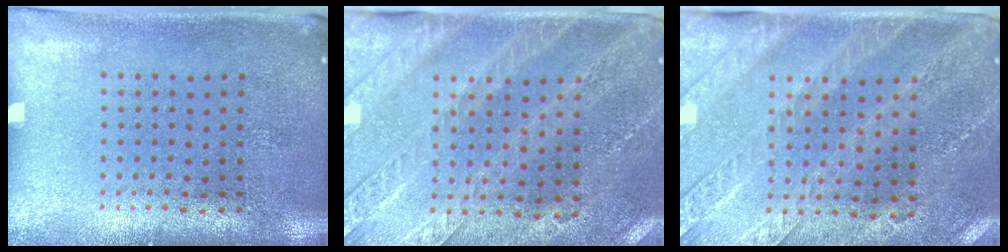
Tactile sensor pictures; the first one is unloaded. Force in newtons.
{"total": 2.9, "press": 2.7, "slide": 1.1}
{"total": 2.9, "press": 2.7, "slide": 1.1}